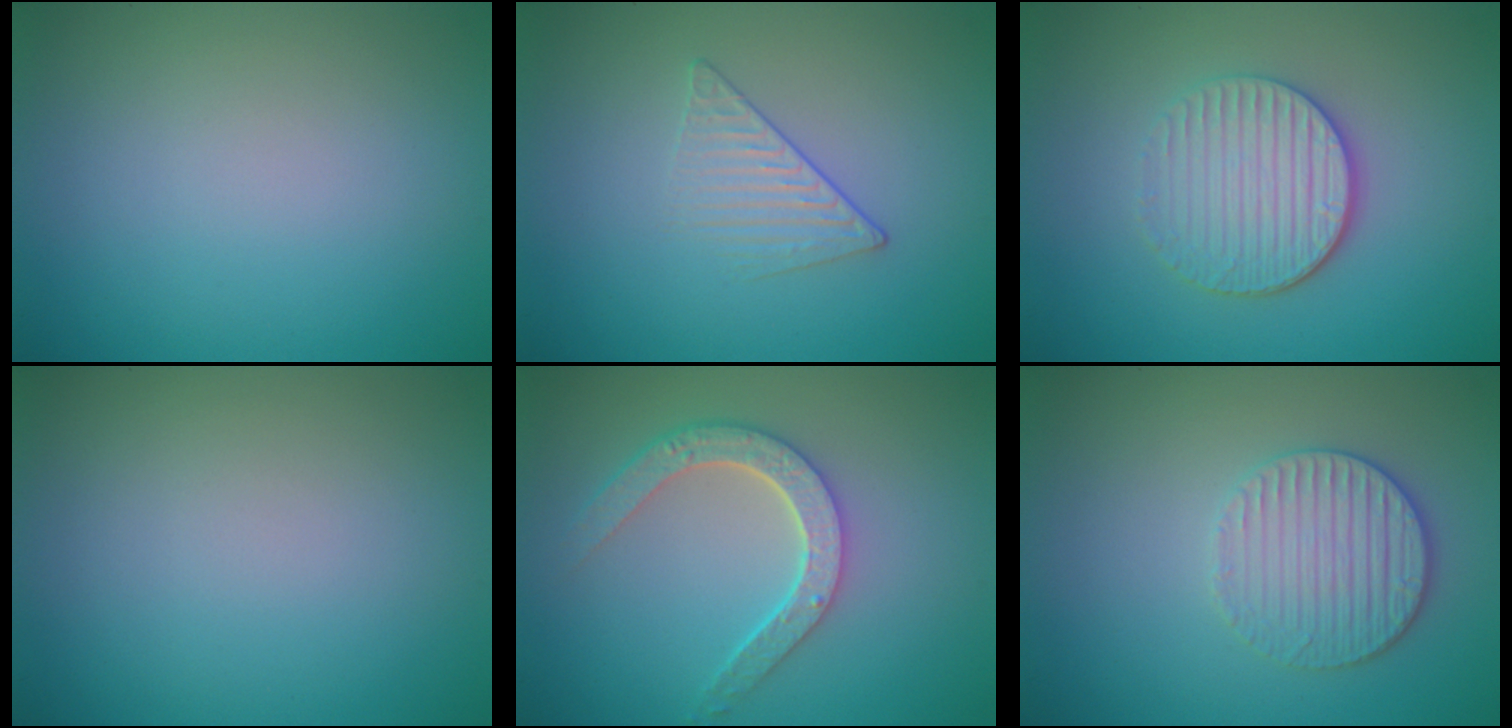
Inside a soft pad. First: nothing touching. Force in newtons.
{"total": 1.6, "press": 1.0, "slide": 1.2}
{"total": 4.1, "press": 3.4, "slide": 2.2}
{"total": 0.0}
{"total": 4.5, "press": 3.5, "slide": 2.9}
{"total": 3.4, "press": 3.2, "slide": 1.1}